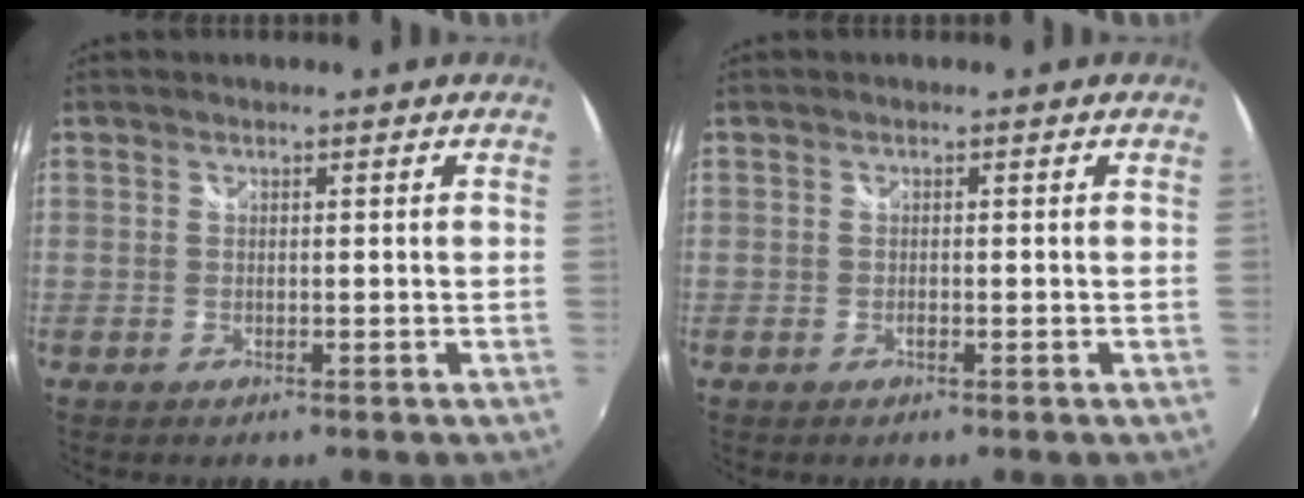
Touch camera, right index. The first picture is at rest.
{"total": 0.0}